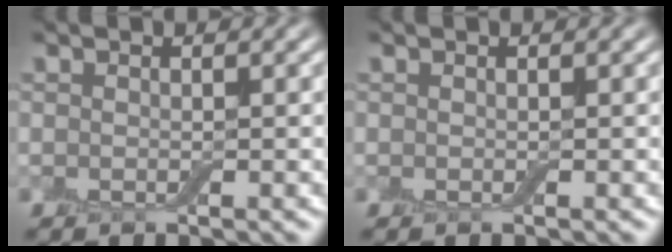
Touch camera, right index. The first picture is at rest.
{"total": 0.0}